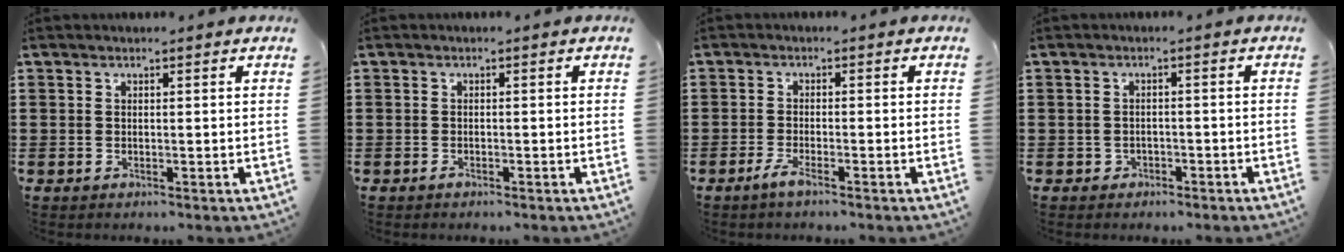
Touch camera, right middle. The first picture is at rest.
{"total": 0.7, "force": [-0.6, 0.1, 0.3], "torque": [-0.009, -0.004, -0.011]}
{"total": 2.3, "force": [-1.5, 0.1, 1.8], "torque": [-0.037, -0.005, -0.030]}
{"total": 1.2, "force": [-1.0, 0.7, 0.1], "torque": [-0.008, -0.001, -0.023]}